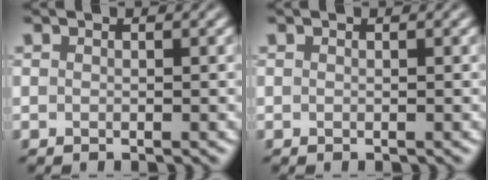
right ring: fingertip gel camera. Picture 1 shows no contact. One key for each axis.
{"total": 0.0}